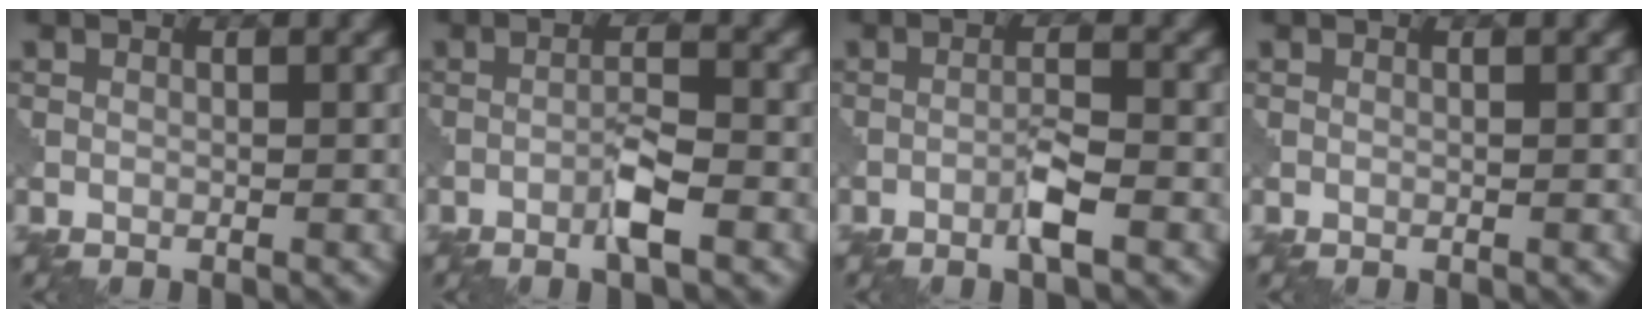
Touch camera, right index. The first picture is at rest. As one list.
[{"total": 3.0, "force": [-1.6, 0.4, 2.5], "torque": [-0.045, 0.007, -0.032]}, {"total": 2.7, "force": [-1.4, 0.2, 2.2], "torque": [-0.041, 0.007, -0.029]}, {"total": 0.0}]